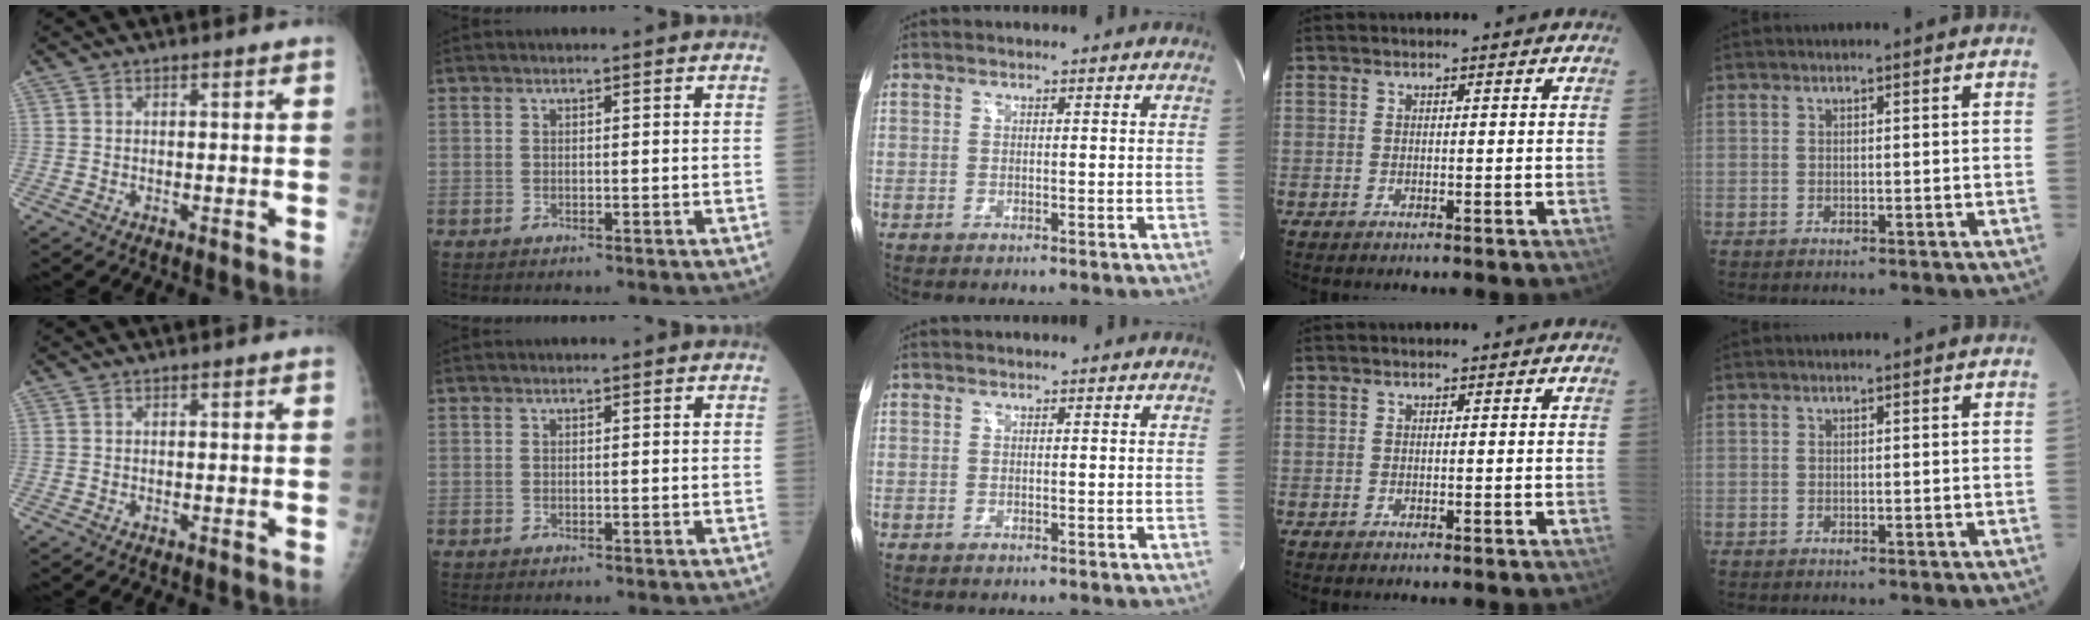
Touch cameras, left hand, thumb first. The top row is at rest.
{}